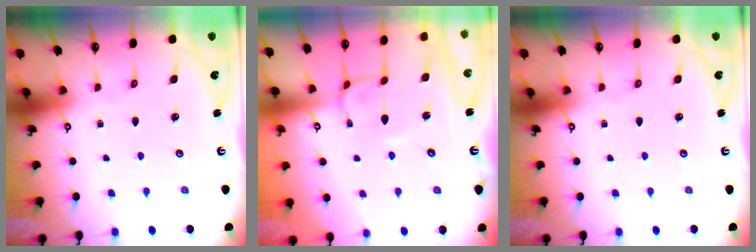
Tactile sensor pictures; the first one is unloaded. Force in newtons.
{"total": 2.4, "press": 2.4, "slide": 0.6}
{"total": 0.0}